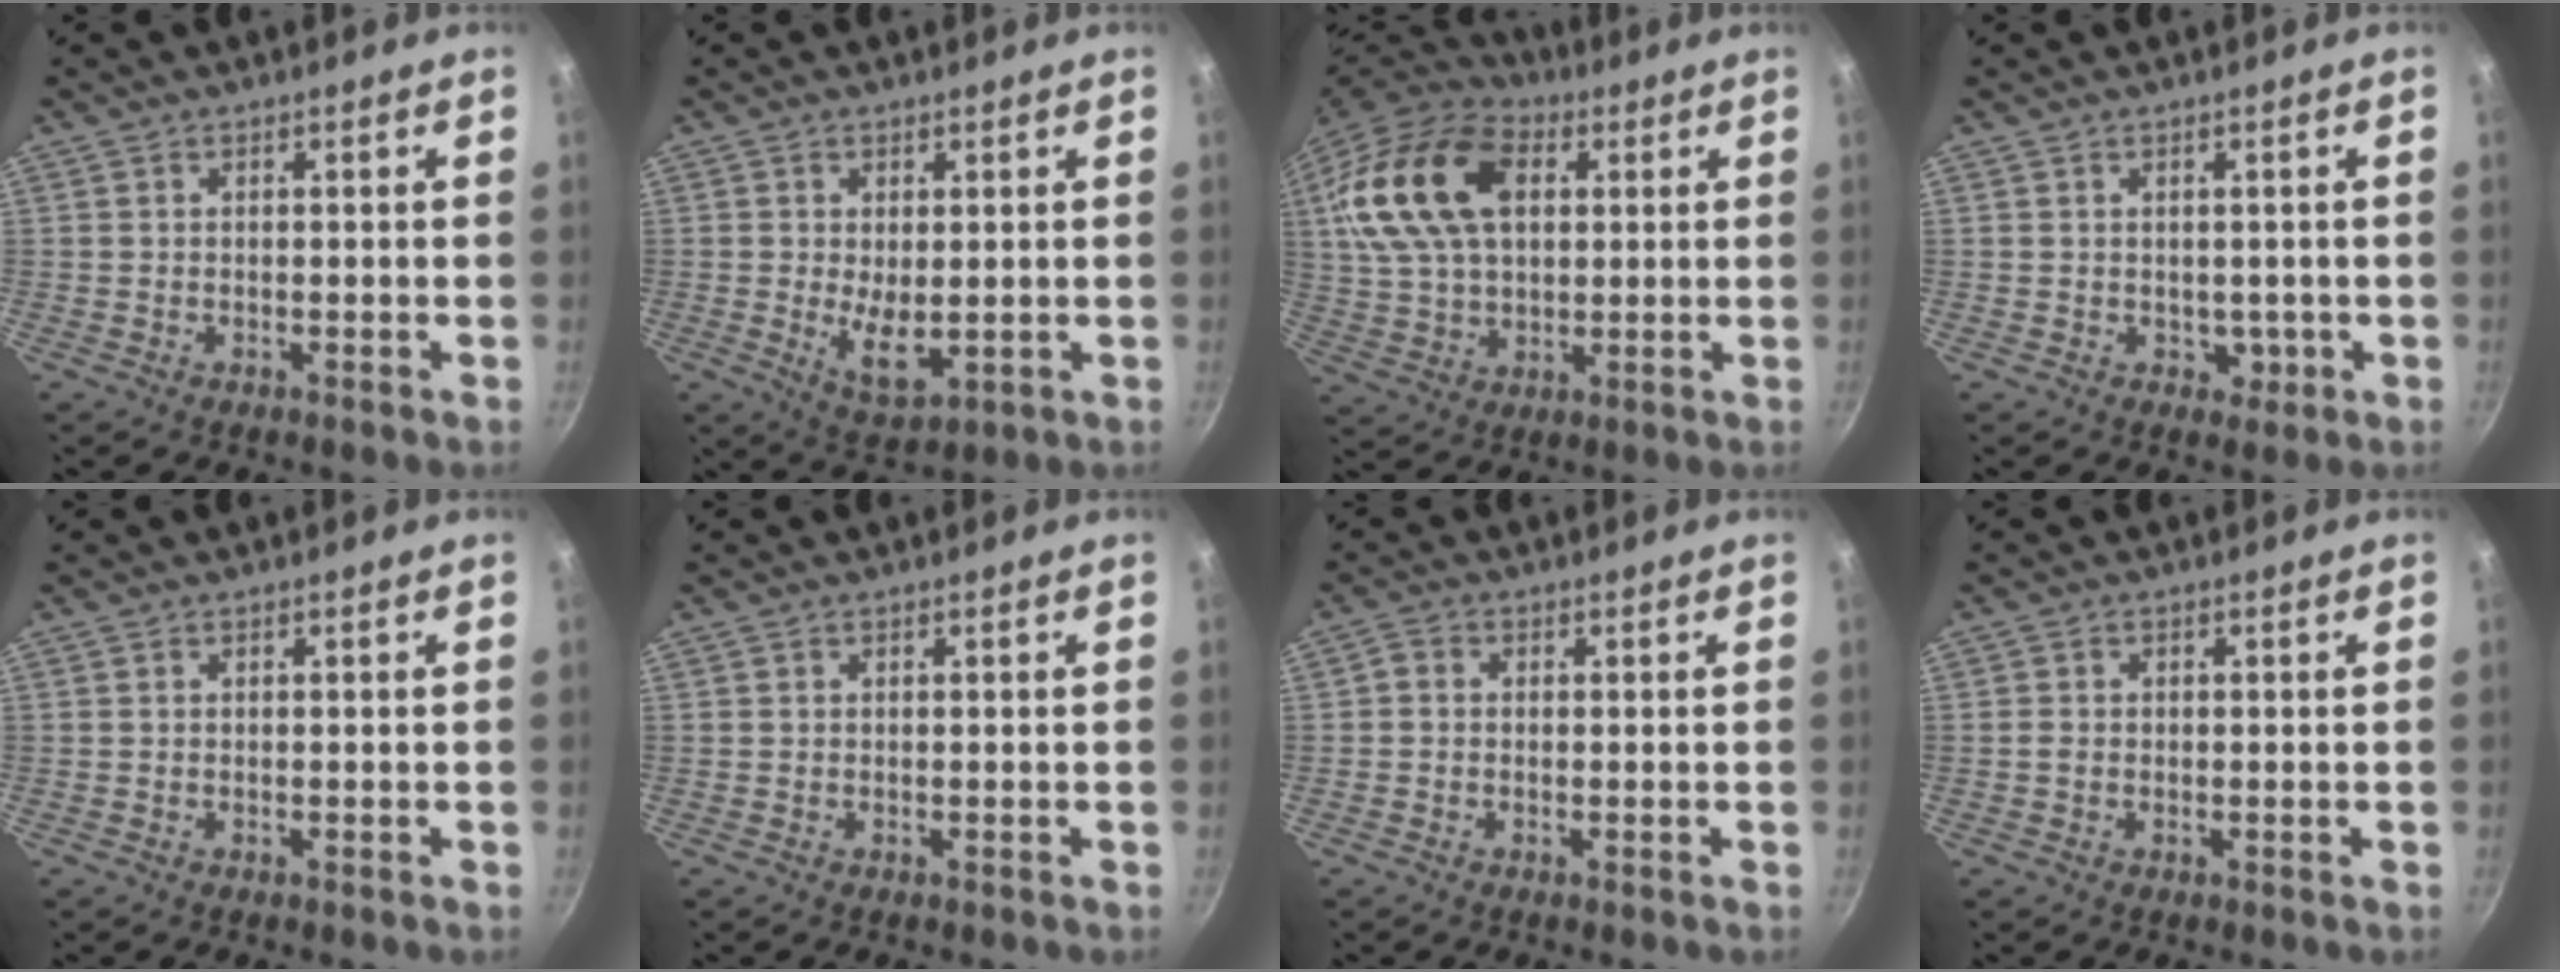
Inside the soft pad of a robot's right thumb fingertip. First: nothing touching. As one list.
[{"total": 6.1, "force": [-0.1, 3.3, 5.1], "torque": [-0.081, -0.017, 0.011]}, {"total": 21.8, "force": [5.6, 14.0, 15.7], "torque": [-0.288, 0.014, 0.096]}, {"total": 2.3, "force": [-0.2, 1.9, 1.2], "torque": [0.002, 0.003, 0.002]}, {"total": 0.0}, {"total": 0.0}, {"total": 1.5, "force": [-0.2, 1.3, 0.8], "torque": [-0.019, 0.008, -0.009]}, {"total": 0.9, "force": [-0.2, 0.8, 0.3], "torque": [-0.005, 0.003, -0.004]}]